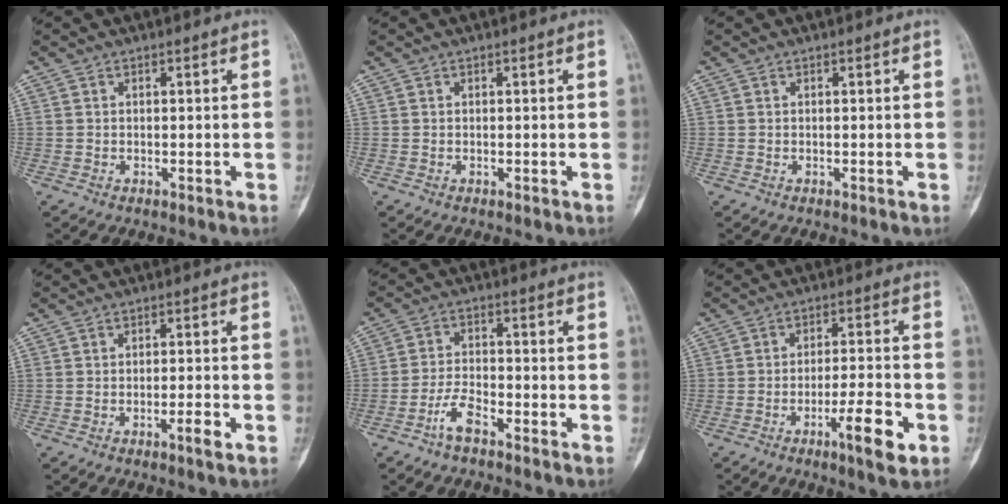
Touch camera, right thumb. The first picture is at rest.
{"total": 0.0}
{"total": 0.0}
{"total": 2.7, "force": [-1.4, 0.3, 2.3], "torque": [-0.041, 0.004, -0.025]}
{"total": 4.7, "force": [-3.2, 1.6, 3.0], "torque": [-0.060, 0.024, -0.065]}
{"total": 8.7, "force": [-4.0, 1.6, 7.6], "torque": [-0.121, 0.017, -0.060]}